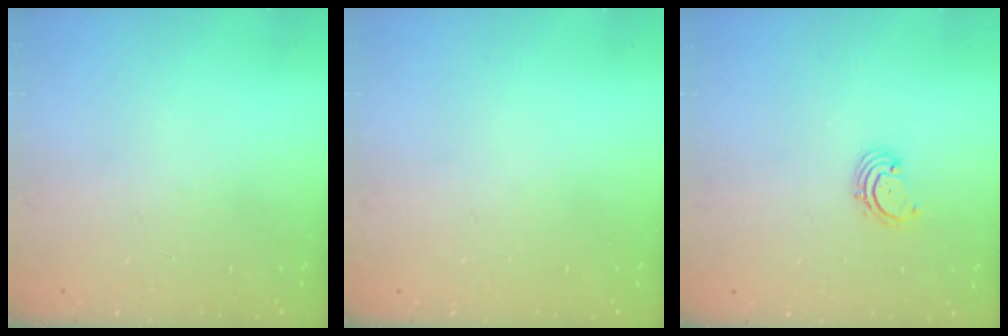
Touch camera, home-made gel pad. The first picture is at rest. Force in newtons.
{"total": 0.0}
{"total": 1.6, "press": 1.6, "slide": 0.2}